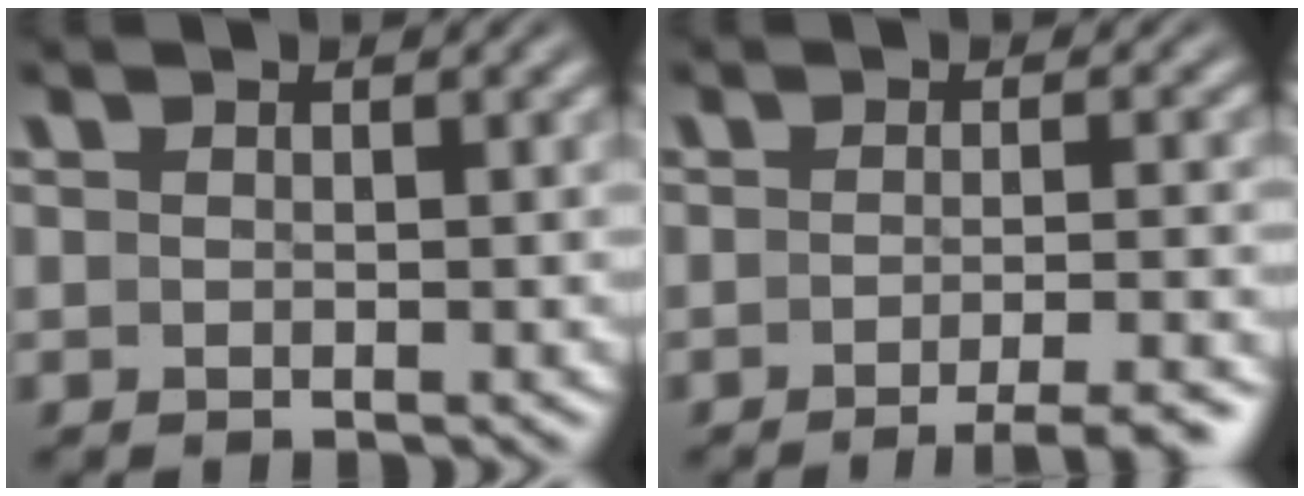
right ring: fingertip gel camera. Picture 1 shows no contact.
{"total": 4.6, "force": [-3.8, 0.3, 2.6], "torque": [-0.028, -0.001, -0.059]}